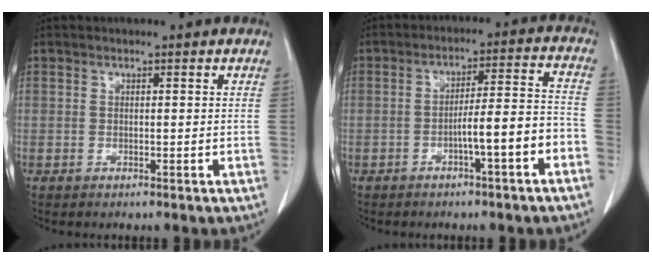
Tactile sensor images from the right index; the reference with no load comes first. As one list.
[{"total": 8.1, "force": [-3.5, 0.2, 7.2], "torque": [-0.111, 0.025, -0.050]}]